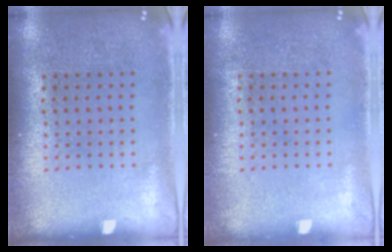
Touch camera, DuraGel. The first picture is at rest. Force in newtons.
{"total": 0.0}